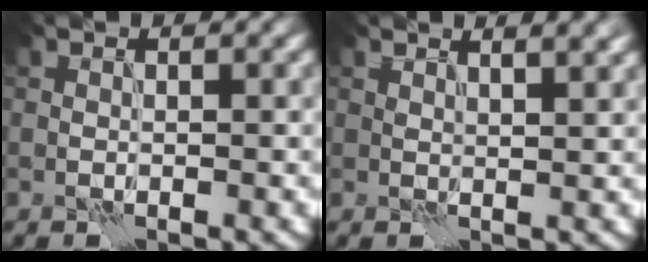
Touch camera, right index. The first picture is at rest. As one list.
[{"total": 4.1, "force": [2.7, 1.4, 2.6], "torque": [-0.017, 0.019, 0.018]}]